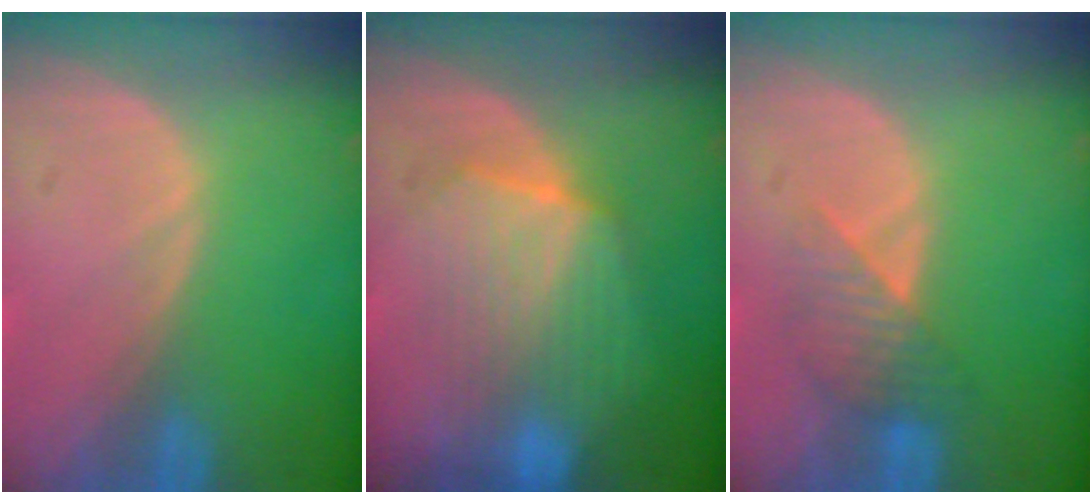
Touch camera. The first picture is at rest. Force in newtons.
{"total": 6.9, "press": 6.9, "slide": 1.1}
{"total": 4.0, "press": 3.6, "slide": 1.7}